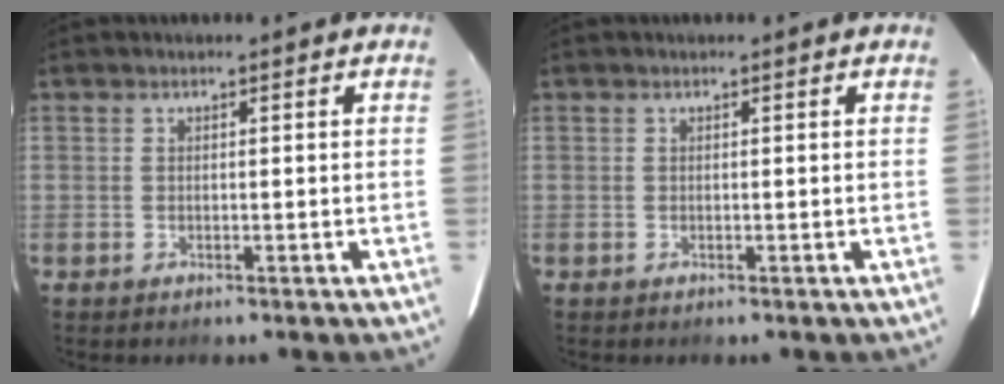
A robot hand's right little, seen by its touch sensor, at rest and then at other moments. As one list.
[{"total": 0.0}]